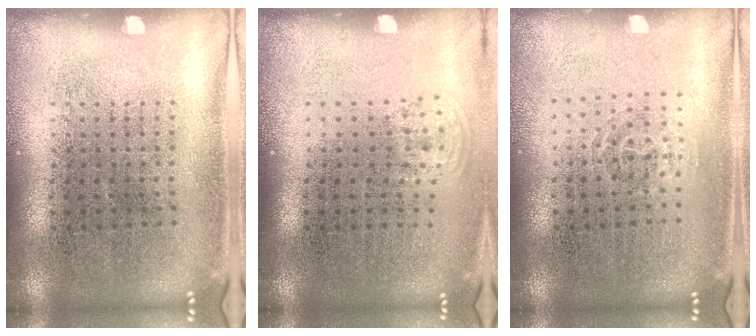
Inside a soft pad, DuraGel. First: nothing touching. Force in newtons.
{"total": 0.8, "press": 0.6, "slide": 0.5}
{"total": 0.8, "press": 0.5, "slide": 0.7}